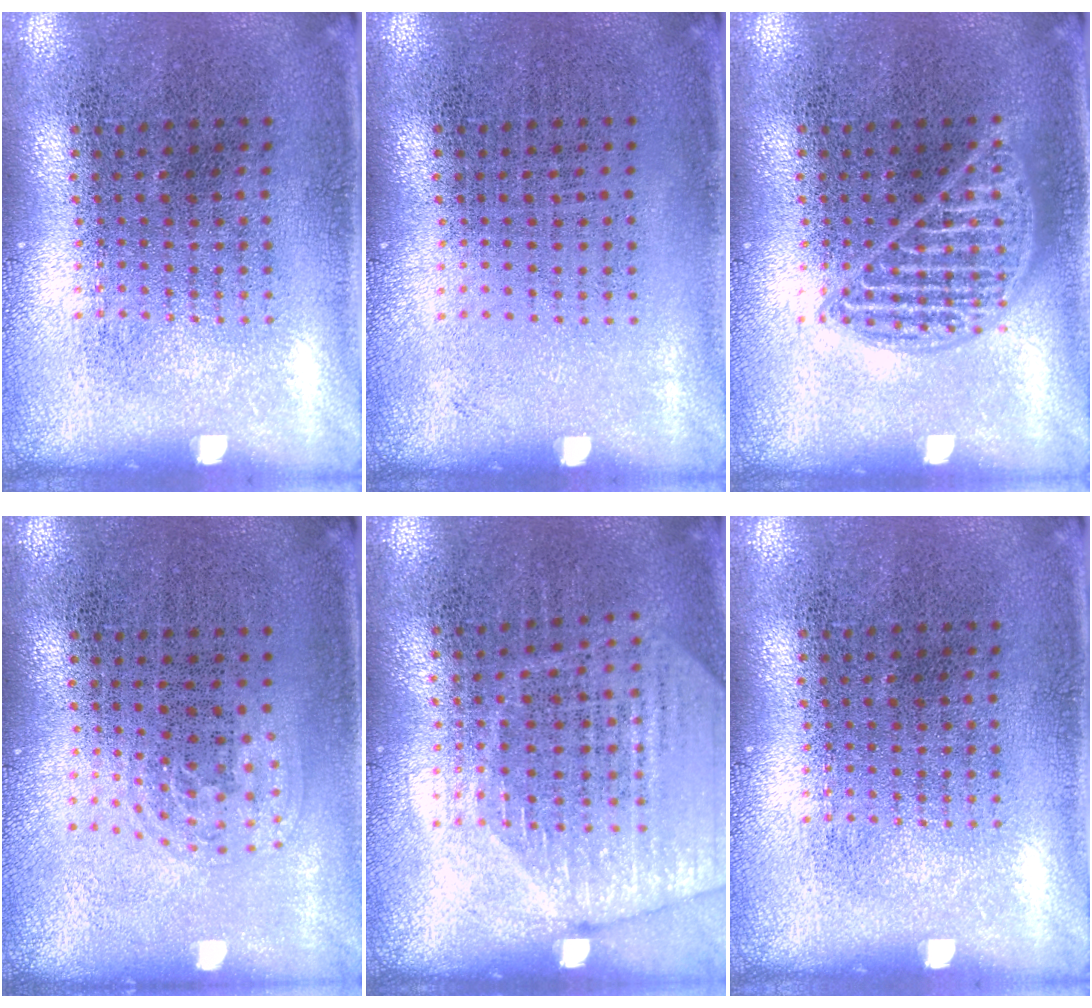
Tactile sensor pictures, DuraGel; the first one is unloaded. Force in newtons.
{"total": 0.0}
{"total": 2.0, "press": 2.0, "slide": 0.2}
{"total": 0.9, "press": 0.7, "slide": 0.6}
{"total": 1.8, "press": 1.6, "slide": 0.7}
{"total": 0.0}